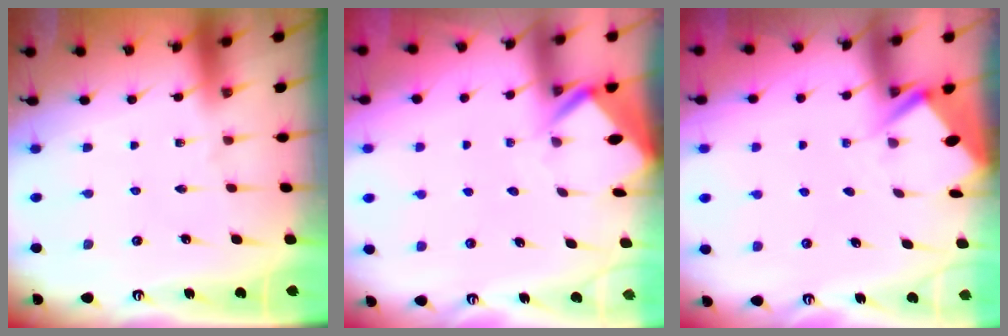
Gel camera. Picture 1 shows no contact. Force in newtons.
{"total": 3.2, "press": 3.2, "slide": 0.3}
{"total": 2.8, "press": 2.8, "slide": 0.4}